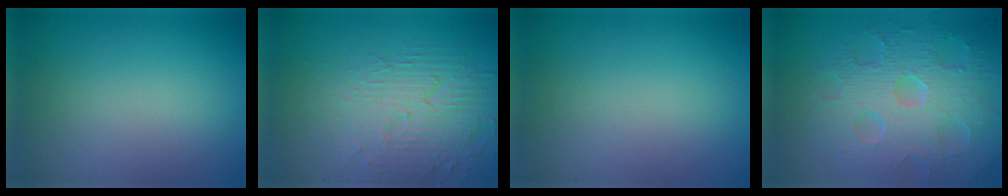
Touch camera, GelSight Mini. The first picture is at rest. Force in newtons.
{"total": 3.9, "press": 3.7, "slide": 1.1}
{"total": 0.0}
{"total": 8.5, "press": 6.1, "slide": 6.0}